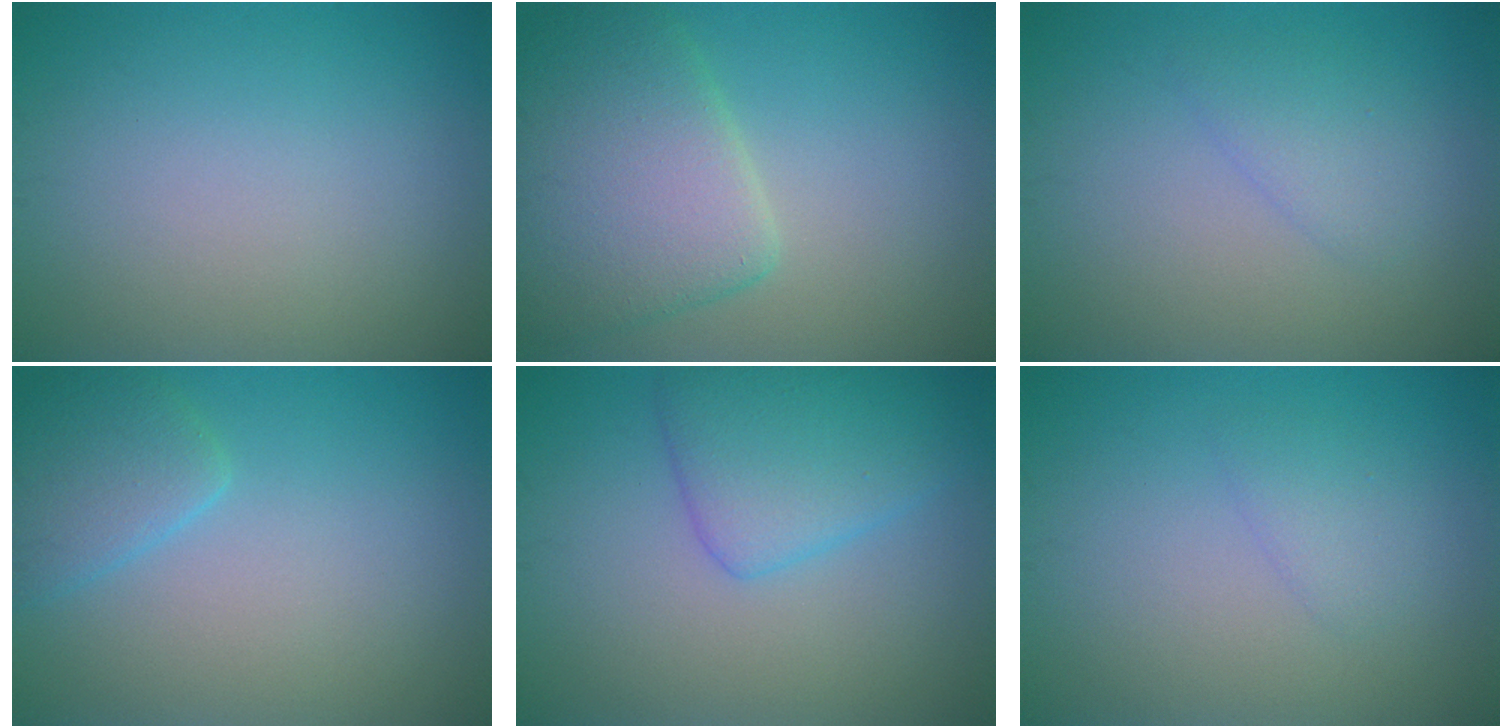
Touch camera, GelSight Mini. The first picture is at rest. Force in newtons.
{"total": 6.9, "press": 6.9, "slide": 0.4}
{"total": 1.9, "press": 1.9, "slide": 0.1}
{"total": 3.0, "press": 2.9, "slide": 0.3}
{"total": 4.5, "press": 4.5, "slide": 0.2}
{"total": 1.3, "press": 1.3, "slide": 0.1}